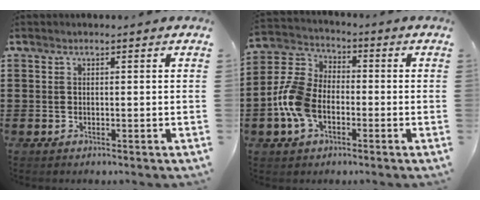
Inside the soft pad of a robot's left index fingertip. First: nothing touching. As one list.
[{"total": 8.8, "force": [-2.7, 5.7, 6.2], "torque": [-0.173, 0.001, -0.061]}]